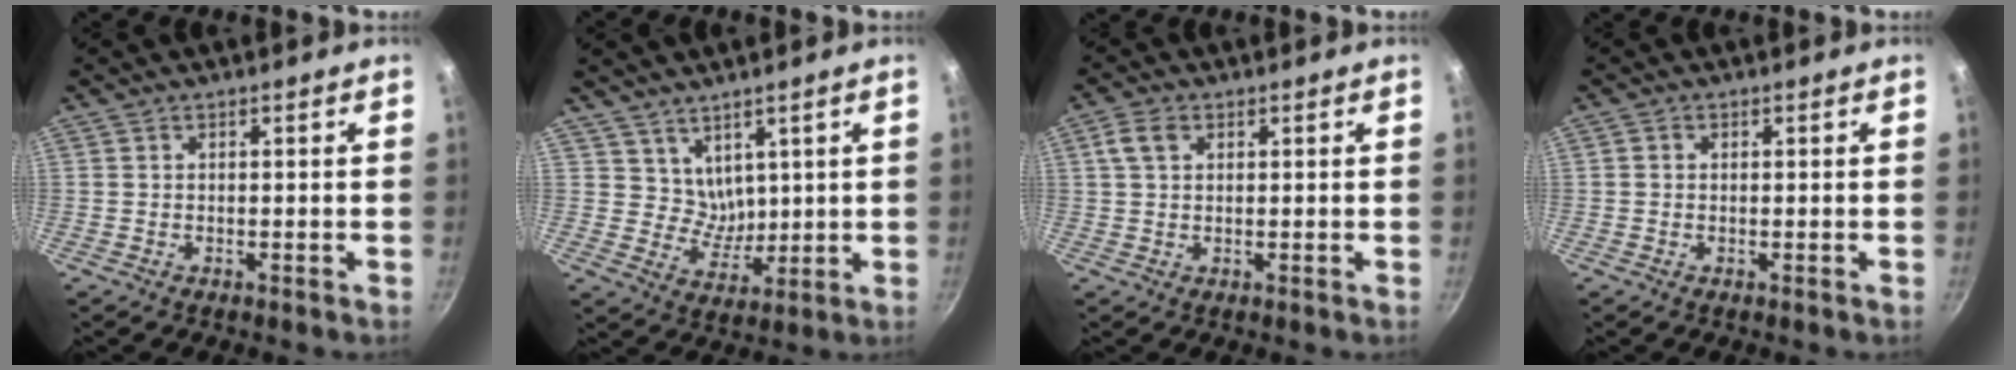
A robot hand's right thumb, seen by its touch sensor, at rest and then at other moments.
{"total": 5.1, "force": [3.4, 3.5, 1.4], "torque": [-0.003, -0.026, 0.070]}
{"total": 3.8, "force": [1.5, 2.5, 2.5], "torque": [-0.043, 0.007, 0.027]}
{"total": 0.8, "force": [0.1, 0.7, 0.3], "torque": [-0.005, 0.004, 0.000]}